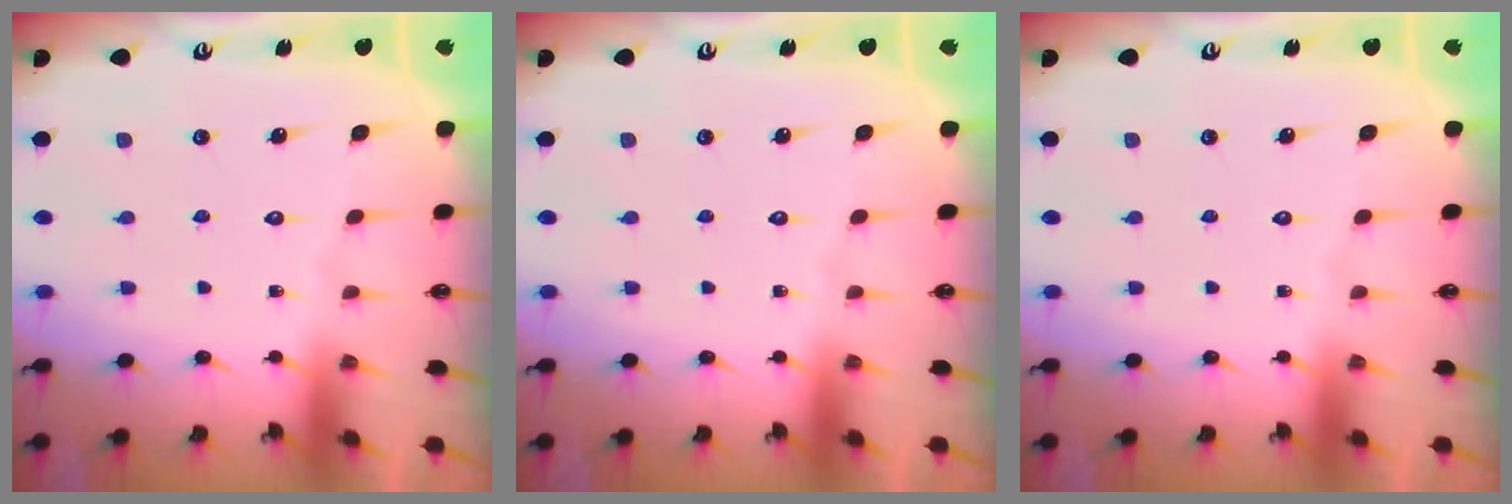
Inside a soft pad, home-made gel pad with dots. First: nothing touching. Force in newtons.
{"total": 0.0}
{"total": 0.0}